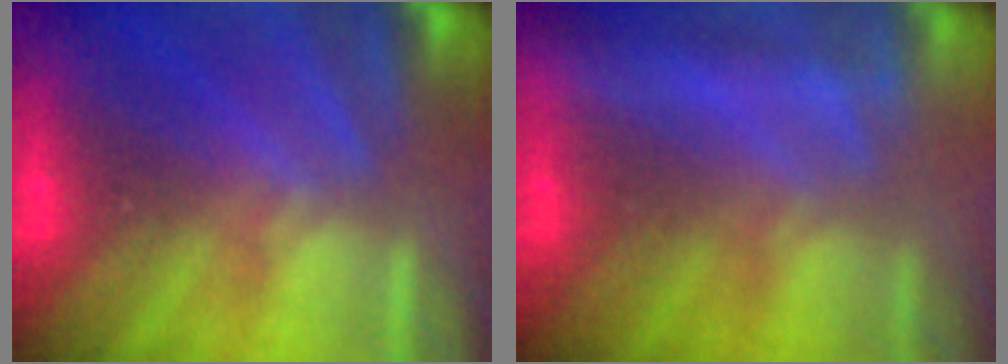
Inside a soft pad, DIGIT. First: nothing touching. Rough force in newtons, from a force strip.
{"total": 2.3}